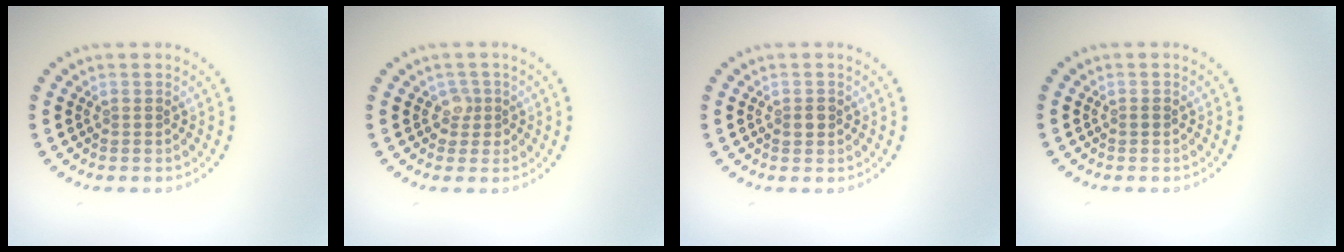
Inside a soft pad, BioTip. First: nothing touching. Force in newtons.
{"total": 1.6, "press": 1.4, "slide": 0.9}
{"total": 1.1, "press": 1.1, "slide": 0.2}
{"total": 0.5, "press": 0.5, "slide": 0.1}